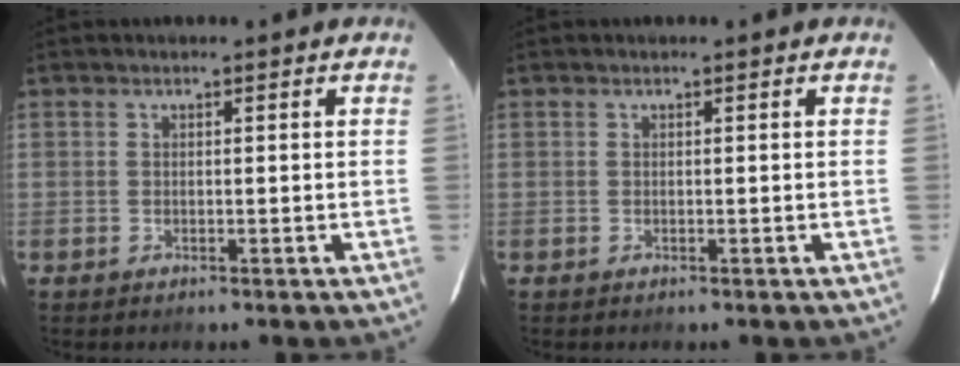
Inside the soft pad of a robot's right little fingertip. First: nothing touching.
{"total": 0.0}